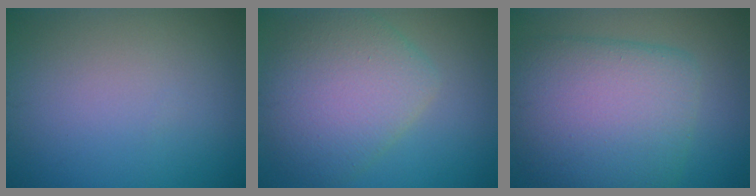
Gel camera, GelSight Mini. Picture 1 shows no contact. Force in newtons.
{"total": 6.4, "press": 6.4, "slide": 0.2}
{"total": 9.3, "press": 9.3, "slide": 0.2}